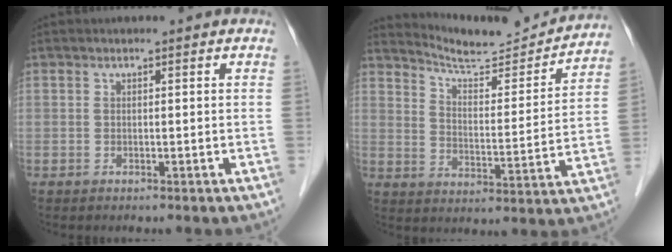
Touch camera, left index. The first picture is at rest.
{"total": 14.2, "force": [14.0, 0.3, 2.3], "torque": [-0.043, -0.026, 0.199]}